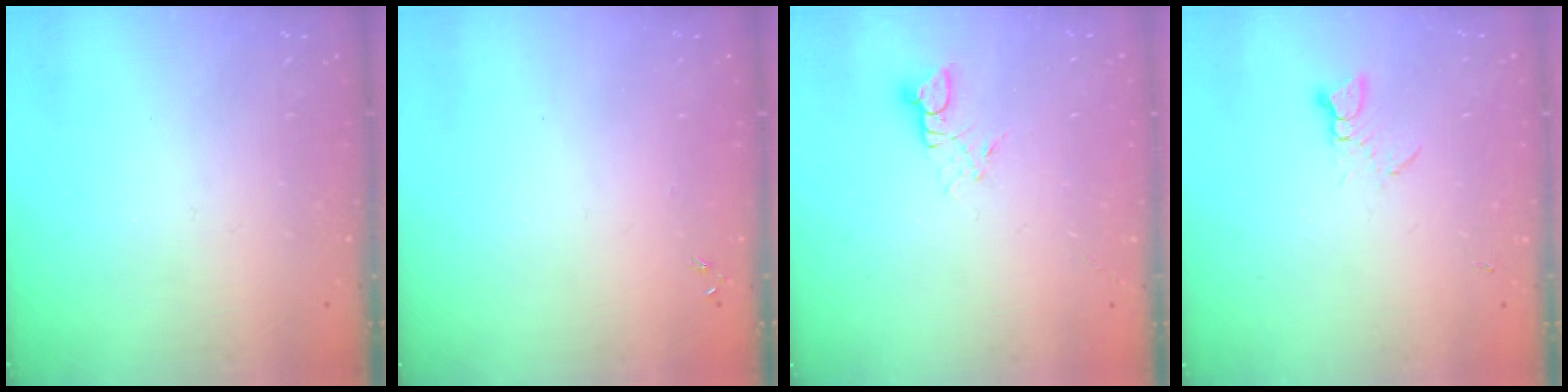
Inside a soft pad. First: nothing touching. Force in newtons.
{"total": 0.0}
{"total": 2.6, "press": 2.6, "slide": 0.3}
{"total": 2.5, "press": 2.5, "slide": 0.3}